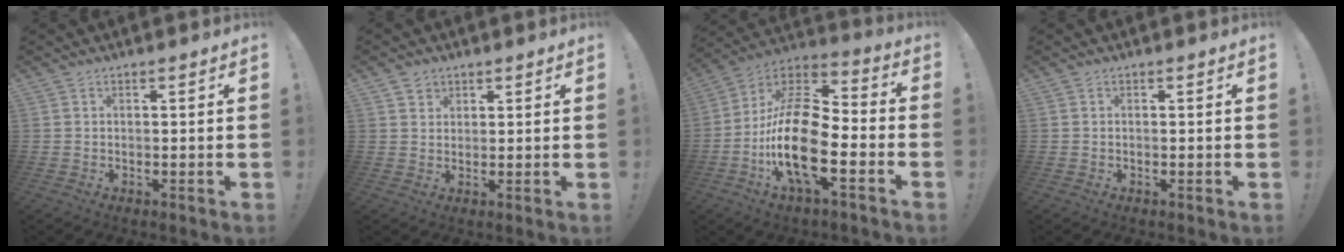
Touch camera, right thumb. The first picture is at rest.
{"total": 2.4, "force": [1.6, 1.8, 0.1], "torque": [-0.001, -0.005, 0.028]}
{"total": 22.1, "force": [-5.9, 9.8, 18.9], "torque": [-0.382, 0.026, -0.099]}
{"total": 0.0}